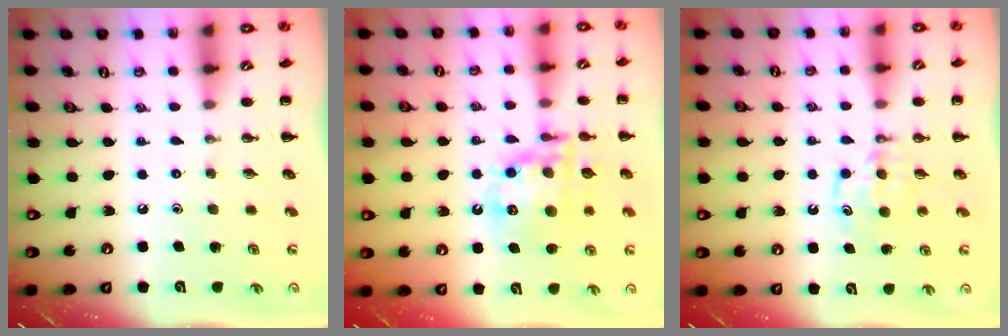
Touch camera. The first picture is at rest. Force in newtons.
{"total": 14.3, "press": 13.9, "slide": 3.1}
{"total": 5.2, "press": 4.9, "slide": 1.5}